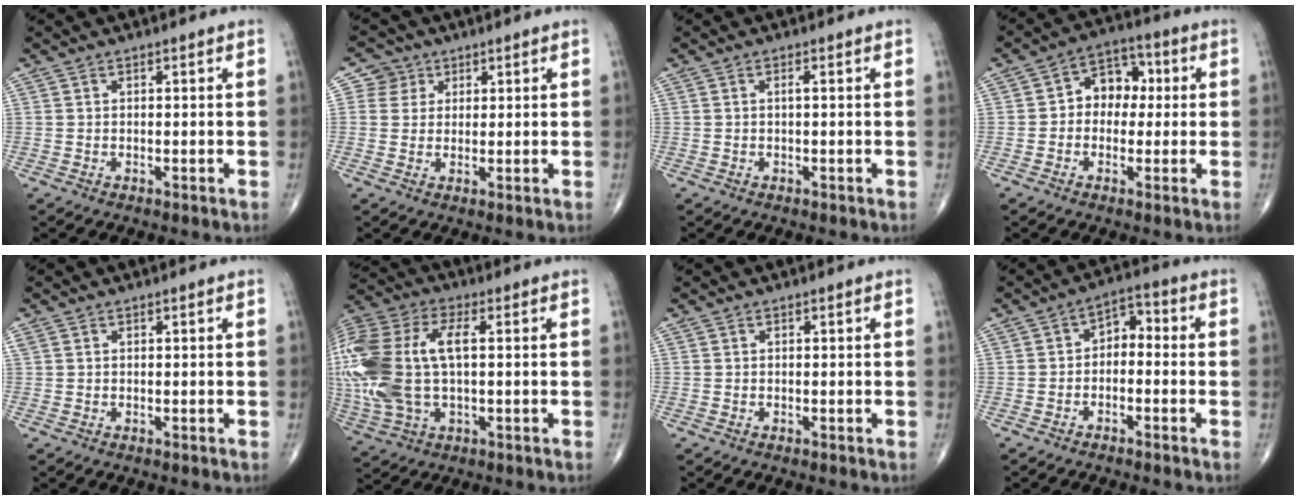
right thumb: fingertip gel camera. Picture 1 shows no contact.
{"total": 3.9, "force": [1.5, 3.6, -0.1], "torque": [0.026, -0.002, 0.019]}
{"total": 0.6, "force": [0.0, 0.0, 0.6], "torque": [-0.014, -0.001, -0.001]}
{"total": 8.2, "force": [0.5, 6.3, 5.2], "torque": [-0.039, 0.028, -0.004]}
{"total": 0.9, "force": [0.4, 0.7, 0.4], "torque": [-0.013, 0.013, 0.012]}
{"total": 22.5, "force": [1.6, 11.9, 19.0], "torque": [-0.471, 0.015, 0.032]}
{"total": 0.0}
{"total": 4.9, "force": [-1.0, 3.2, 3.5], "torque": [-0.036, 0.035, -0.031]}